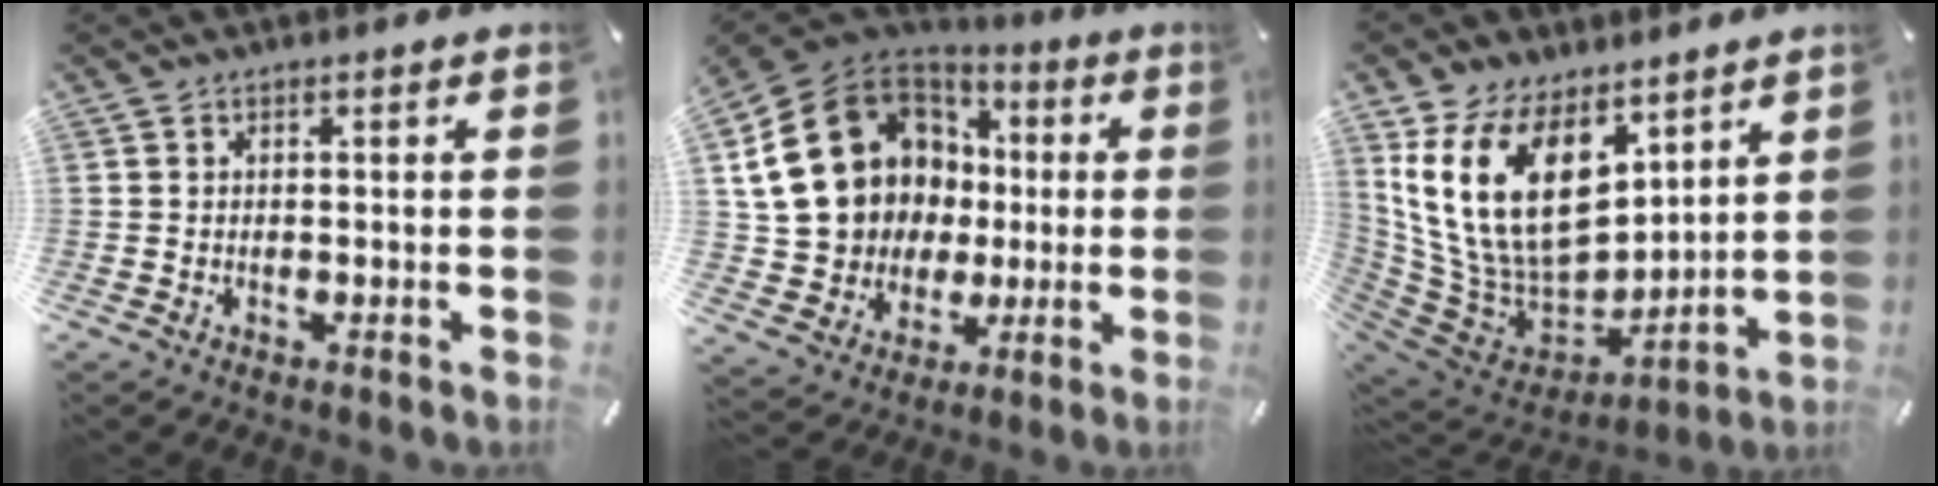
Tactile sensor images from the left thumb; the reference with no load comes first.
{"total": 19.1, "force": [4.1, 16.9, 7.8], "torque": [-0.165, -0.029, 0.107]}
{"total": 19.9, "force": [8.0, 12.9, 12.9], "torque": [-0.290, -0.049, 0.149]}